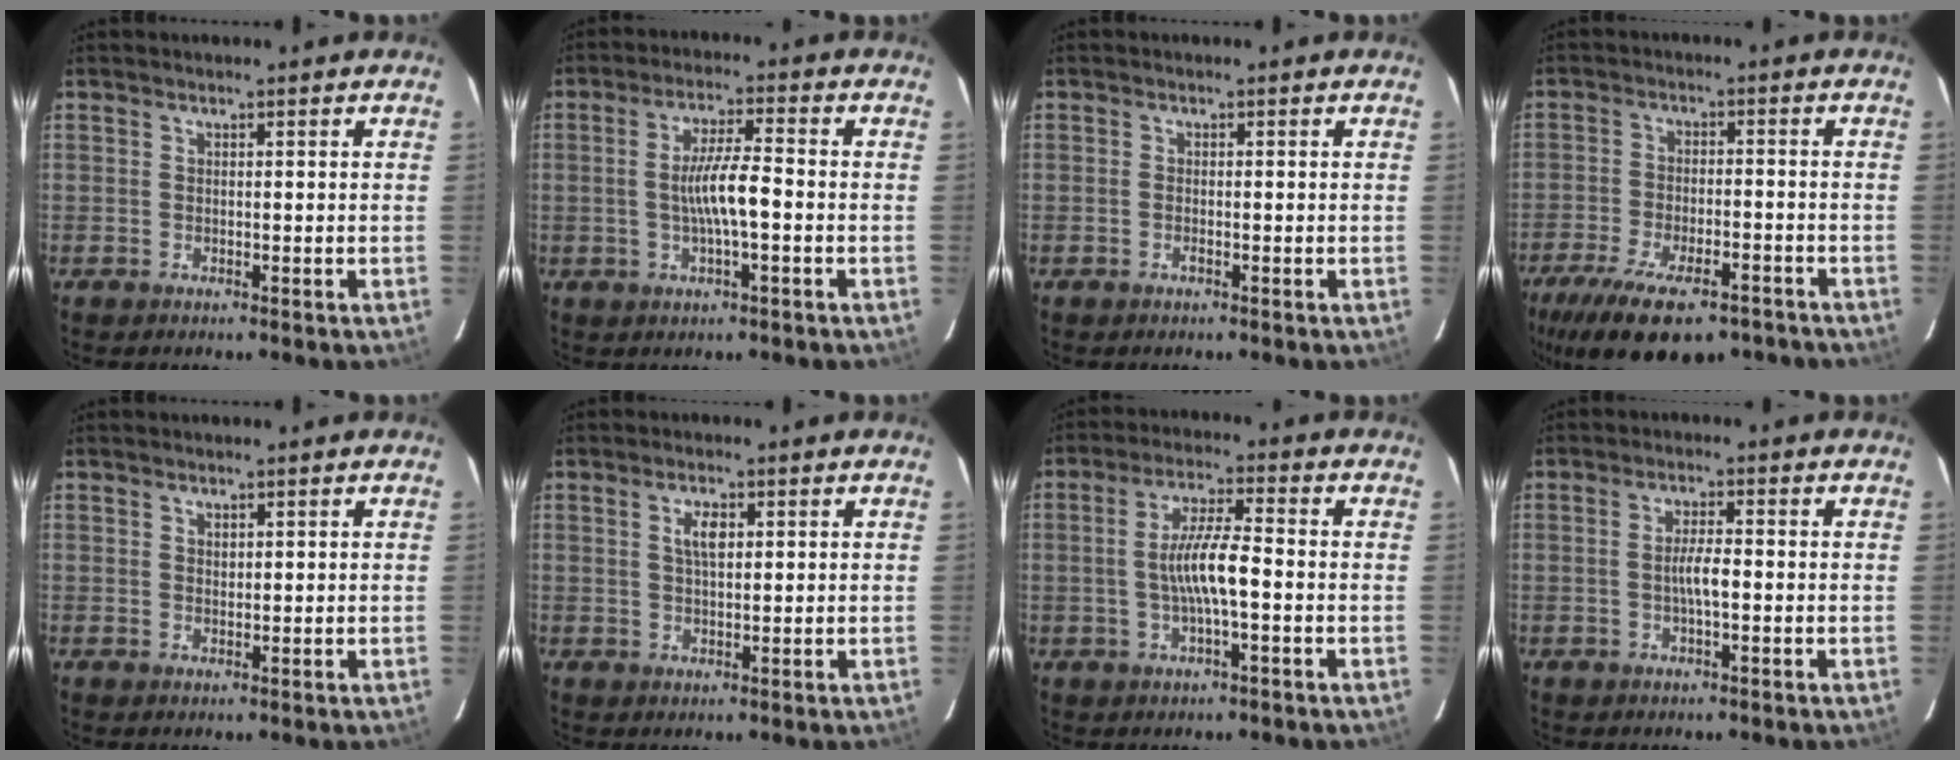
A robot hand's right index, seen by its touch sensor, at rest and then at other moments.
{"total": 7.0, "force": [-1.2, 0.8, 6.9], "torque": [-0.126, 0.001, -0.020]}
{"total": 0.8, "force": [-0.5, 0.3, 0.6], "torque": [-0.014, 0.000, -0.009]}
{"total": 19.0, "force": [-13.3, 7.3, 11.4], "torque": [-0.228, -0.041, -0.199]}
{"total": 1.0, "force": [0.6, 0.7, 0.4], "torque": [-0.004, 0.002, 0.012]}
{"total": 3.4, "force": [1.1, 1.5, 2.9], "torque": [-0.053, 0.005, 0.020]}
{"total": 7.7, "force": [-1.3, 1.0, 7.5], "torque": [-0.142, 0.003, -0.023]}
{"total": 3.5, "force": [-0.7, 0.6, 3.4], "torque": [-0.062, 0.003, -0.012]}